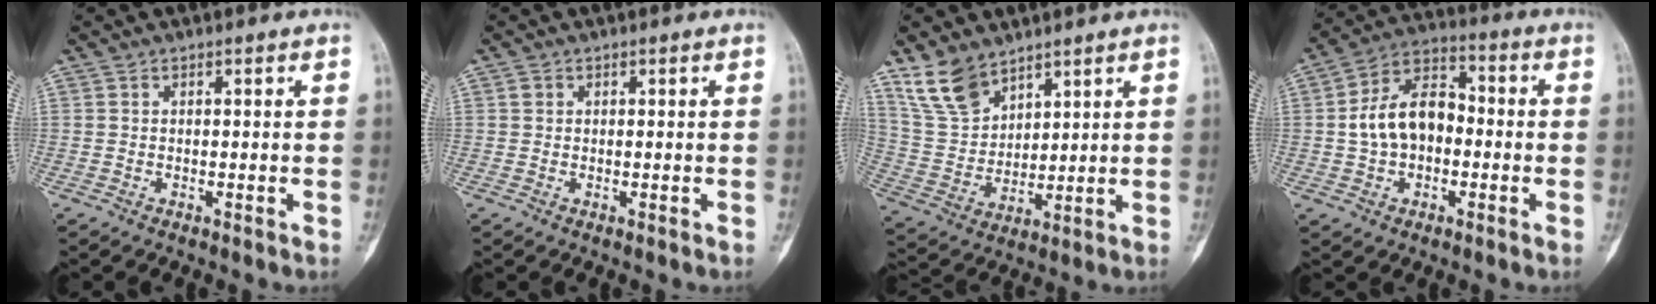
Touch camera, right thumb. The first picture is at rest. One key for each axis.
{"total": 0.8, "fx": 0.3, "fy": 0.7, "fz": 0.2, "tx": 0.001, "ty": 0.001, "tz": 0.005}
{"total": 10.3, "fx": 7.6, "fy": 5.6, "fz": 4.2, "tx": -0.075, "ty": -0.032, "tz": 0.168}
{"total": 12.0, "fx": -0.7, "fy": 8.3, "fz": 8.7, "tx": -0.136, "ty": 0.037, "tz": -0.023}